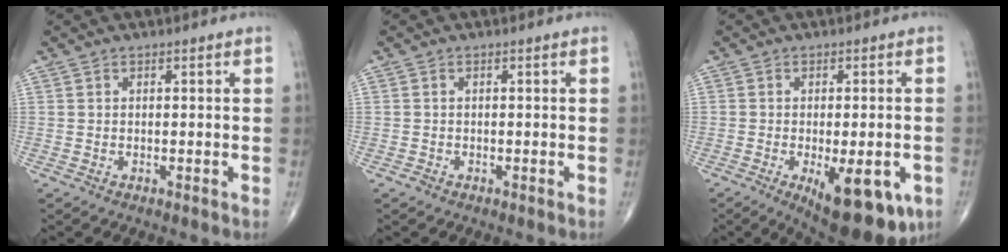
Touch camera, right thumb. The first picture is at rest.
{"total": 0.6, "force": [-0.4, 0.4, 0.2], "torque": [-0.003, 0.000, -0.011]}
{"total": 14.3, "force": [-5.4, 5.7, 12.0], "torque": [-0.133, -0.007, -0.059]}